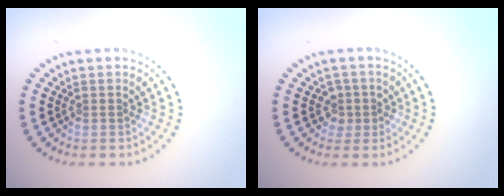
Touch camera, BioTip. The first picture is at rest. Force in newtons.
{"total": 1.8, "press": 1.5, "slide": 1.1}